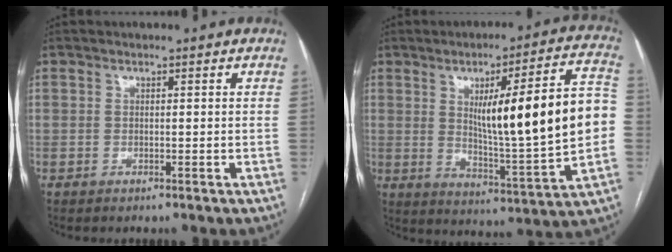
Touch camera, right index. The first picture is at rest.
{"total": 19.8, "force": [1.5, 1.5, 19.7], "torque": [-0.290, 0.011, 0.024]}